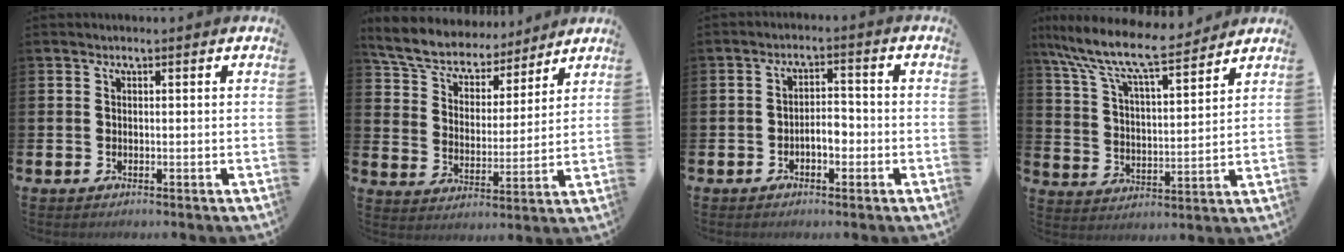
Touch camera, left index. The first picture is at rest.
{"total": 7.5, "force": [7.1, 2.3, 1.1], "torque": [-0.067, -0.047, 0.127]}
{"total": 2.3, "force": [-1.2, 1.6, 1.2], "torque": [-0.023, 0.008, -0.028]}
{"total": 10.2, "force": [9.0, 1.6, 4.5], "torque": [-0.130, -0.054, 0.155]}